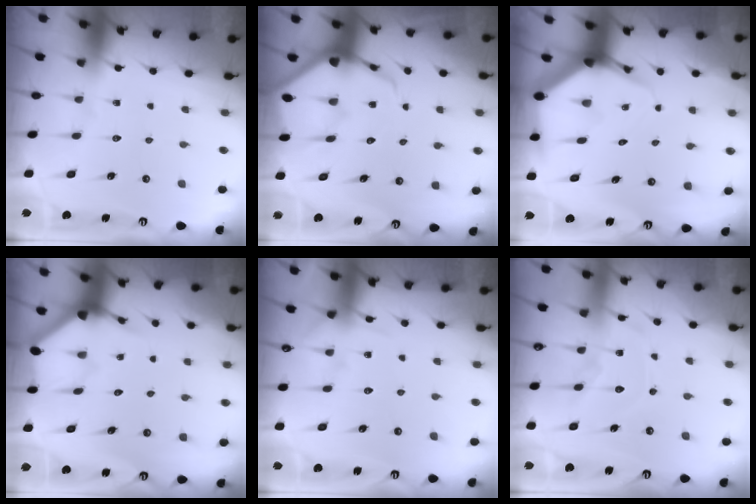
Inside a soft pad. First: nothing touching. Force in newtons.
{"total": 5.7, "press": 5.6, "slide": 0.7}
{"total": 5.8, "press": 5.8, "slide": 0.4}
{"total": 4.0, "press": 4.0, "slide": 0.2}
{"total": 5.2, "press": 5.1, "slide": 0.7}
{"total": 10.1, "press": 10.0, "slide": 0.9}